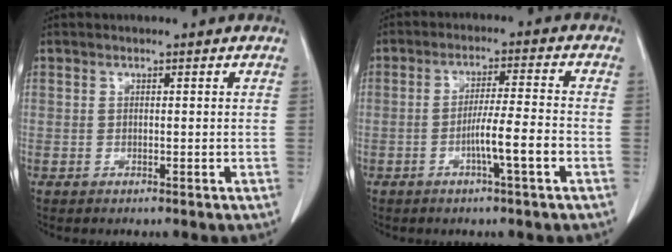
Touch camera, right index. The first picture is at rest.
{"total": 6.3, "force": [-2.4, -0.3, 5.9], "torque": [-0.102, 0.000, -0.042]}